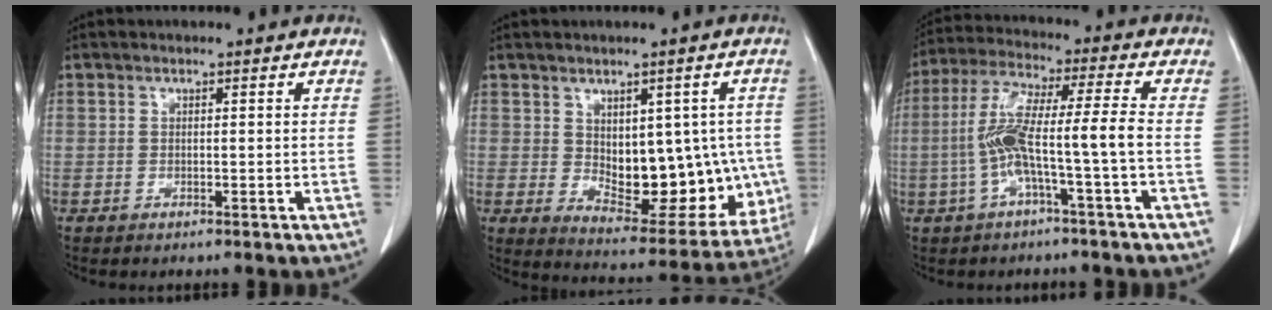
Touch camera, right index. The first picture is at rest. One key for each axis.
{"total": 15.2, "fx": -0.2, "fy": 7.9, "fz": 13.0, "tx": -0.164, "ty": 0.001, "tz": 0.028}
{"total": 9.6, "fx": -2.1, "fy": -0.3, "fz": 9.3, "tx": -0.195, "ty": 0.025, "tz": -0.041}